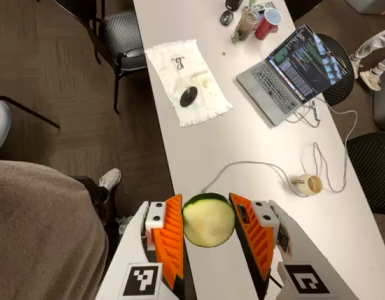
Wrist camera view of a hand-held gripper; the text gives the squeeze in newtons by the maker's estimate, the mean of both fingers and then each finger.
{"total": 9.4, "left": 9.2, "right": 9.5}